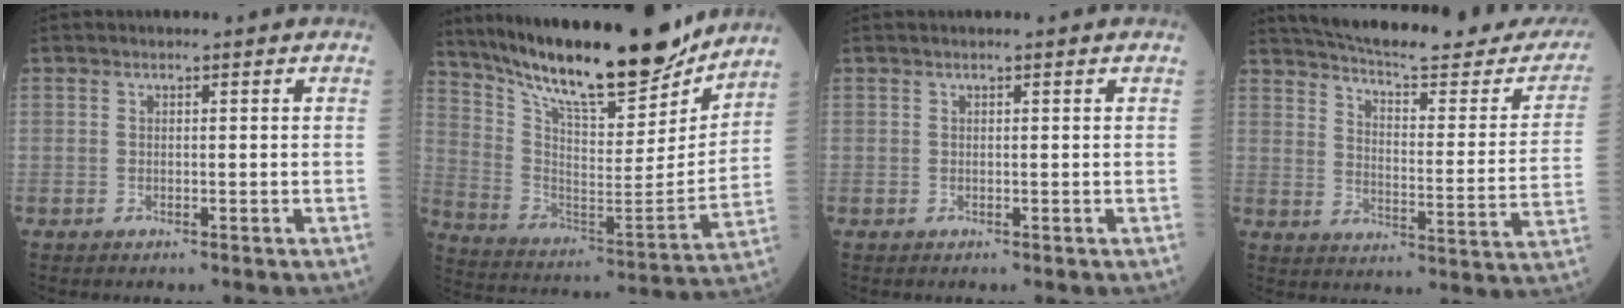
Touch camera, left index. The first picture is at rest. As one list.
[{"total": 24.6, "force": [20.8, 4.2, 12.5], "torque": [-0.221, -0.023, 0.329]}, {"total": 0.6, "force": [0.5, -0.1, 0.4], "torque": [-0.008, 0.010, 0.011]}, {"total": 26.6, "force": [23.9, 4.4, 10.8], "torque": [-0.157, -0.067, 0.295]}]